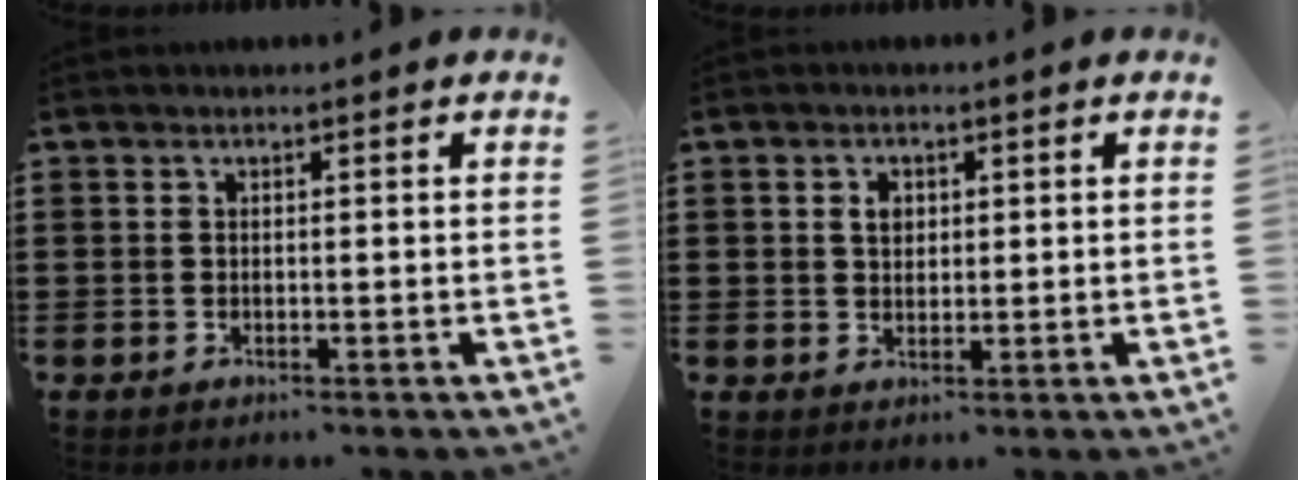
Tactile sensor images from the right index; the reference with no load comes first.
{"total": 2.4, "force": [0.7, 1.7, 1.5], "torque": [-0.035, 0.010, 0.012]}